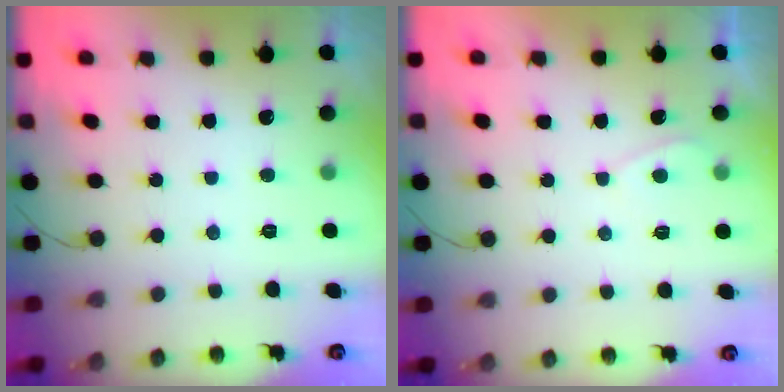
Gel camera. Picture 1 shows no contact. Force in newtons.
{"total": 2.8, "press": 2.7, "slide": 0.3}